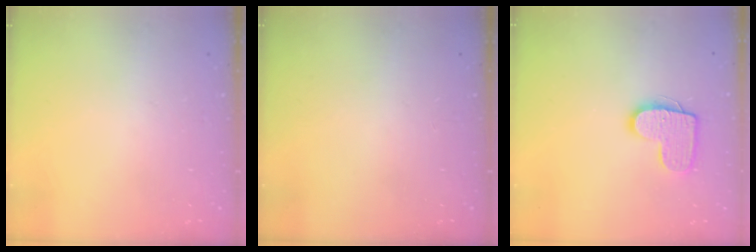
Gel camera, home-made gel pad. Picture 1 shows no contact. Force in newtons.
{"total": 0.0}
{"total": 11.8, "press": 11.8, "slide": 0.6}